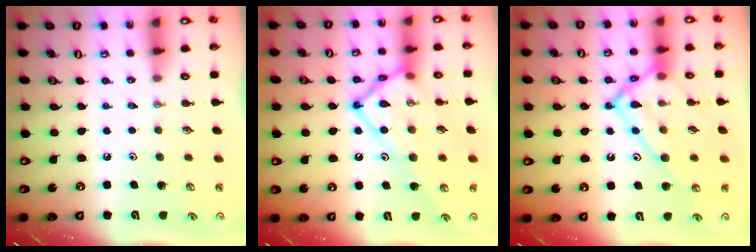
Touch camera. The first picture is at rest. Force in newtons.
{"total": 19.8, "press": 19.7, "slide": 2.5}
{"total": 18.5, "press": 18.4, "slide": 1.8}